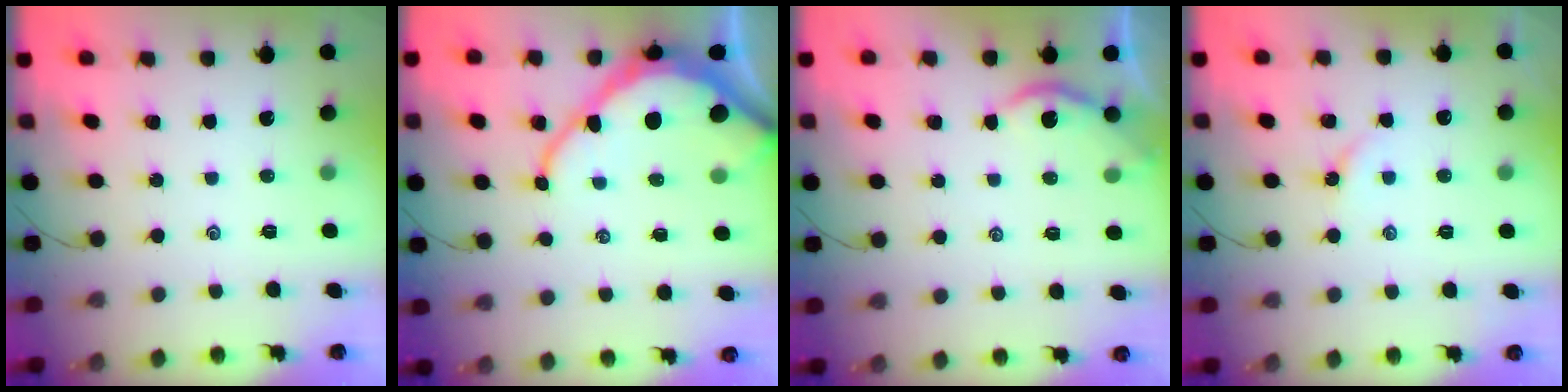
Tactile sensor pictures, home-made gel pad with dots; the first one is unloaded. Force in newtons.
{"total": 12.4, "press": 12.4, "slide": 1.1}
{"total": 2.7, "press": 2.7, "slide": 0.2}
{"total": 3.0, "press": 2.9, "slide": 0.4}